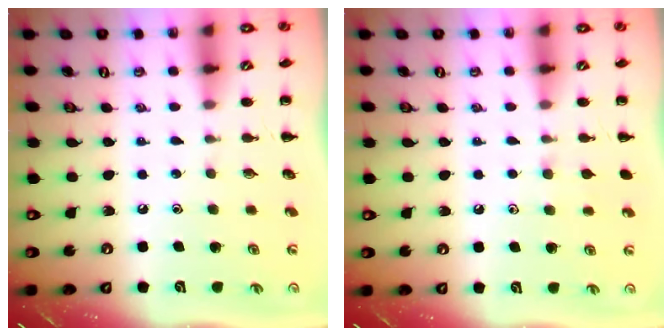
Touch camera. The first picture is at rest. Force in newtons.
{"total": 4.6, "press": 4.2, "slide": 1.8}